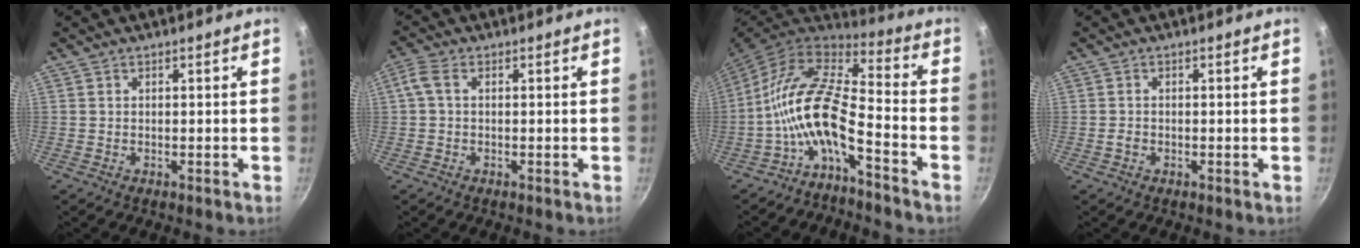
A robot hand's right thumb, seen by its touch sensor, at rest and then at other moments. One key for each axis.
{"total": 3.1, "fx": 0.3, "fy": 1.8, "fz": 2.5, "tx": -0.059, "ty": 0.012, "tz": 0.002}
{"total": 13.2, "fx": -5.5, "fy": 4.8, "fz": 11.0, "tx": -0.211, "ty": 0.064, "tz": -0.124}
{"total": 0.9, "fx": -0.4, "fy": 0.7, "fz": 0.5, "tx": -0.011, "ty": 0.003, "tz": -0.009}